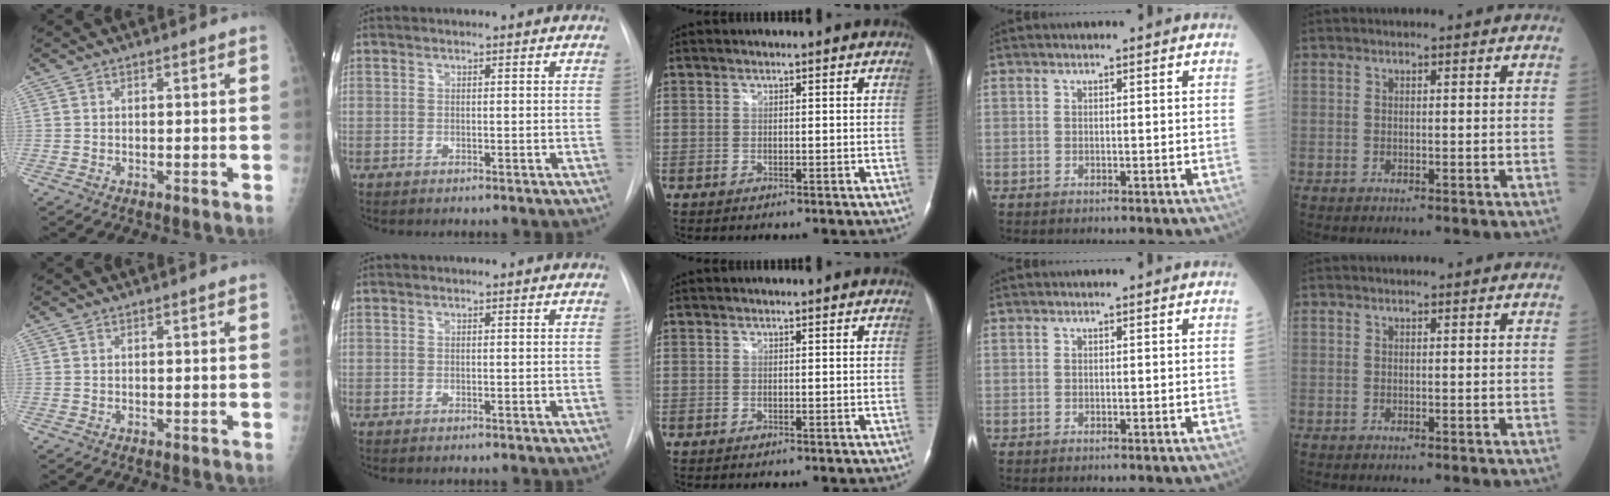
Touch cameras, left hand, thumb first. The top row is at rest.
{}